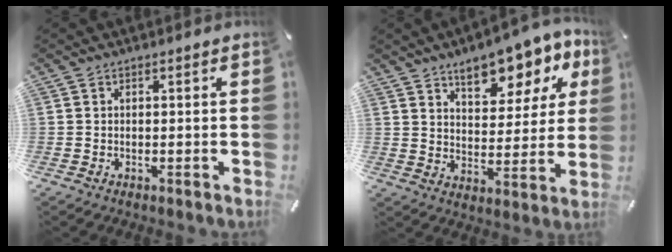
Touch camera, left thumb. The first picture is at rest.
{"total": 12.9, "force": [8.8, 6.6, 6.7], "torque": [-0.083, -0.054, 0.150]}